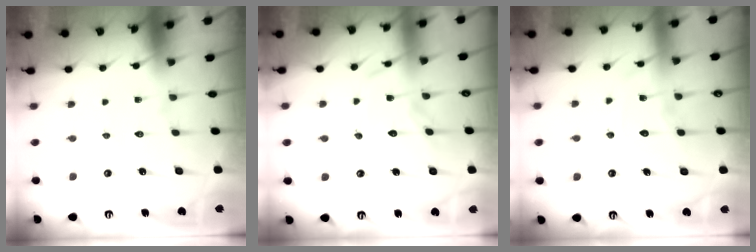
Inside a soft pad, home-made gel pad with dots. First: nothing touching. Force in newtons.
{"total": 11.5, "press": 11.5, "slide": 0.9}
{"total": 8.8, "press": 8.8, "slide": 0.9}